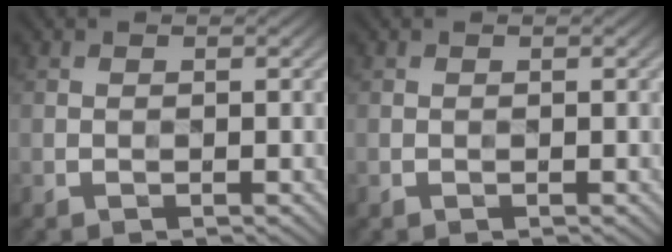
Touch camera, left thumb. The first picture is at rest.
{"total": 0.0}